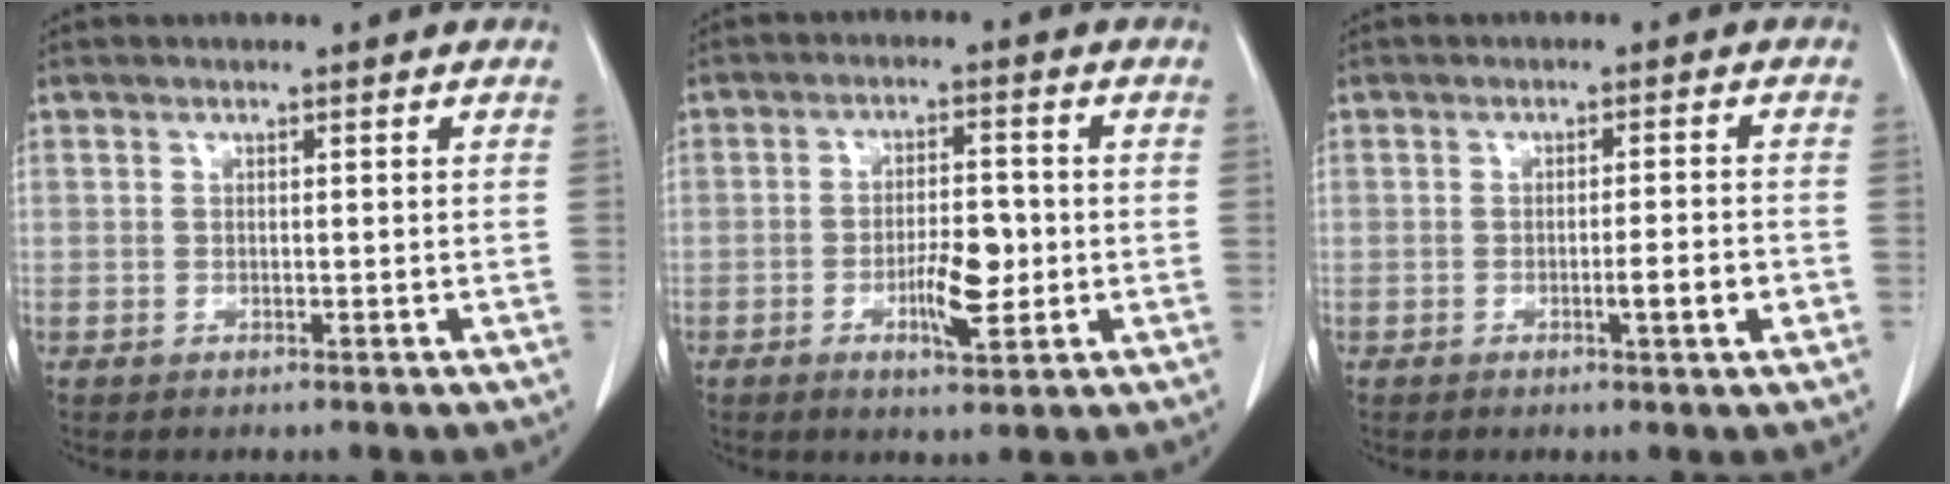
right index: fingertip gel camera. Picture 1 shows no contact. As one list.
[{"total": 6.6, "force": [-1.7, 1.9, 6.0], "torque": [-0.104, -0.001, -0.025]}, {"total": 3.8, "force": [-1.4, 0.1, 3.6], "torque": [-0.051, -0.003, -0.020]}]